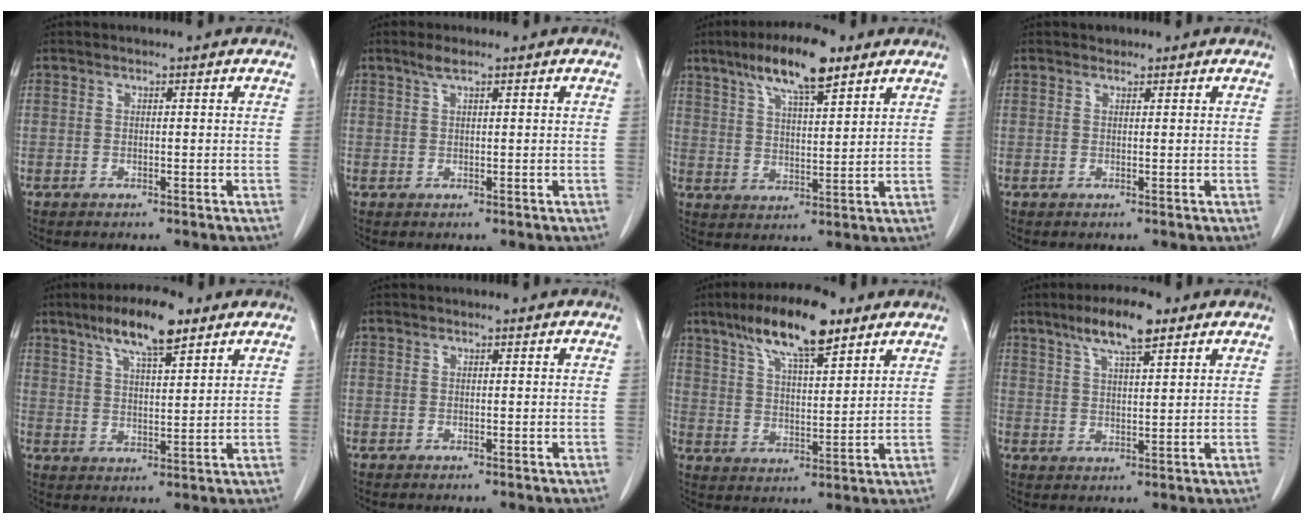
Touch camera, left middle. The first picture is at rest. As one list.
[{"total": 1.7, "force": [1.2, 0.1, 1.2], "torque": [-0.028, 0.003, 0.025]}, {"total": 11.1, "force": [7.3, 2.3, 8.0], "torque": [-0.144, 0.011, 0.125]}, {"total": 0.6, "force": [0.6, 0.3, 0.0], "torque": [-0.007, -0.001, 0.008]}, {"total": 9.7, "force": [6.5, 1.9, 7.0], "torque": [-0.126, 0.010, 0.112]}, {"total": 0.0}, {"total": 13.0, "force": [8.6, 2.9, 9.3], "torque": [-0.167, 0.012, 0.149]}, {"total": 7.8, "force": [5.2, 1.4, 5.7], "torque": [-0.109, 0.009, 0.090]}]